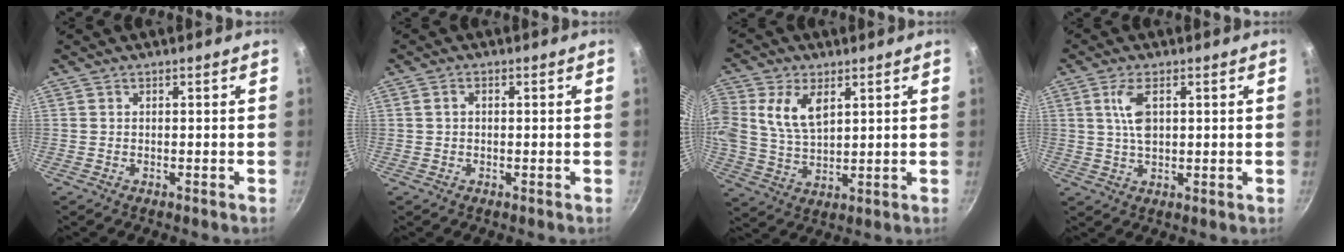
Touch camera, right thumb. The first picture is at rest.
{"total": 1.4, "force": [0.1, 1.0, 1.0], "torque": [-0.016, 0.009, 0.003]}
{"total": 9.6, "force": [3.3, 5.8, 6.8], "torque": [-0.130, -0.015, 0.066]}
{"total": 5.7, "force": [1.6, 2.7, 4.8], "torque": [-0.089, 0.001, 0.033]}